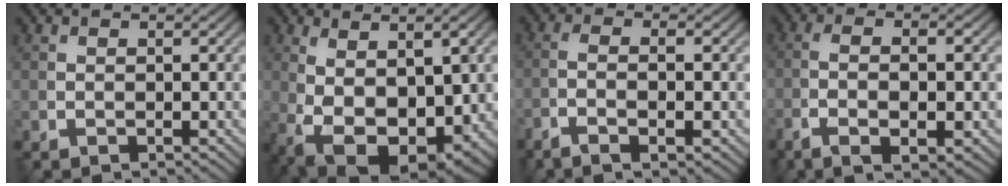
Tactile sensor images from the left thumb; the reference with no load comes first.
{"total": 12.8, "force": [-1.0, 6.6, 11.0], "torque": [-0.206, -0.033, 0.021]}
{"total": 3.8, "force": [-1.9, 0.7, 3.2], "torque": [-0.063, 0.001, -0.044]}
{"total": 6.3, "force": [-2.6, 1.8, 5.5], "torque": [-0.109, -0.006, -0.043]}